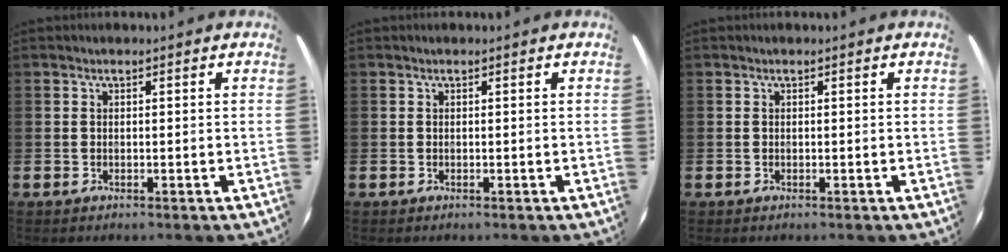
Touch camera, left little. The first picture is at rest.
{"total": 0.0}
{"total": 0.0}